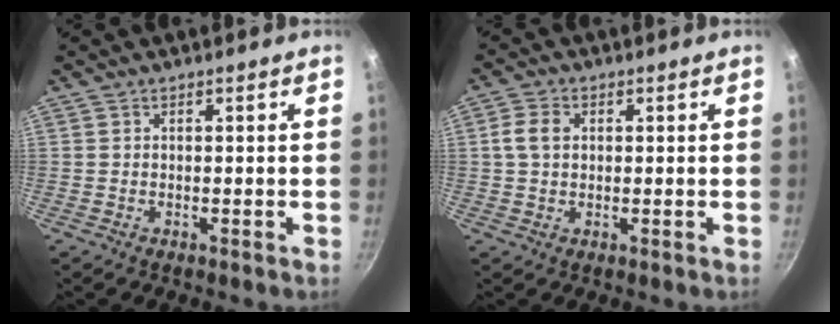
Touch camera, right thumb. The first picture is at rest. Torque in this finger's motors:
{"motor_torque": [0.73, 0.59, 0.47, -0.30, 0.05]}